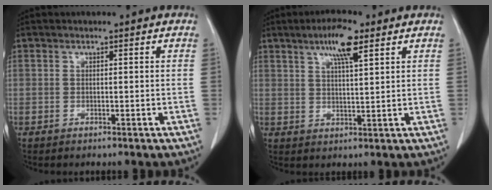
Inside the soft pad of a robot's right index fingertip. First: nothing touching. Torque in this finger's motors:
{"motor_torque": [0.69, 0.39, 0.19, 0.08]}